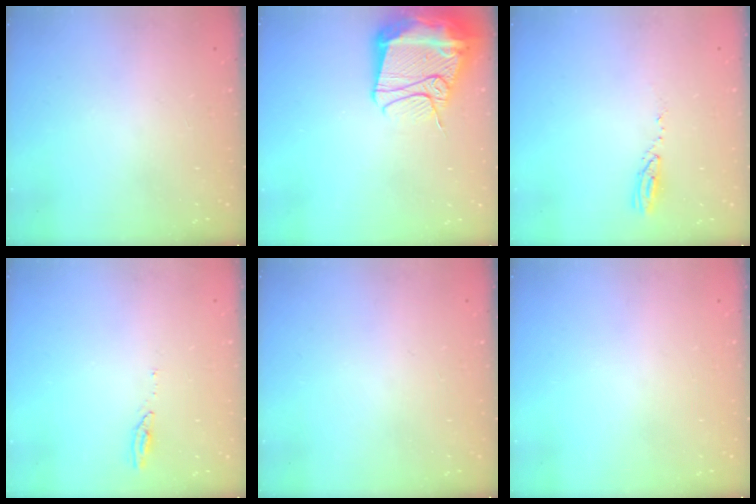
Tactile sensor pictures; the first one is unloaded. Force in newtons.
{"total": 19.1, "press": 19.0, "slide": 1.9}
{"total": 3.8, "press": 3.8, "slide": 0.2}
{"total": 3.6, "press": 3.5, "slide": 0.3}
{"total": 0.0}
{"total": 0.0}